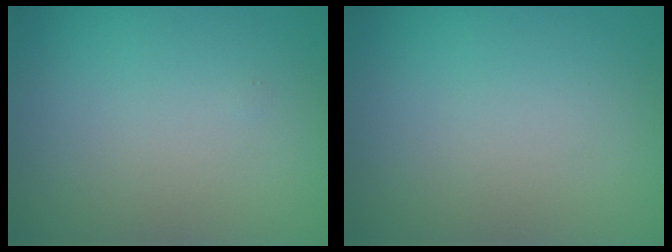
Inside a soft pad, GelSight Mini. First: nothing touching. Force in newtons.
{"total": 0.0}